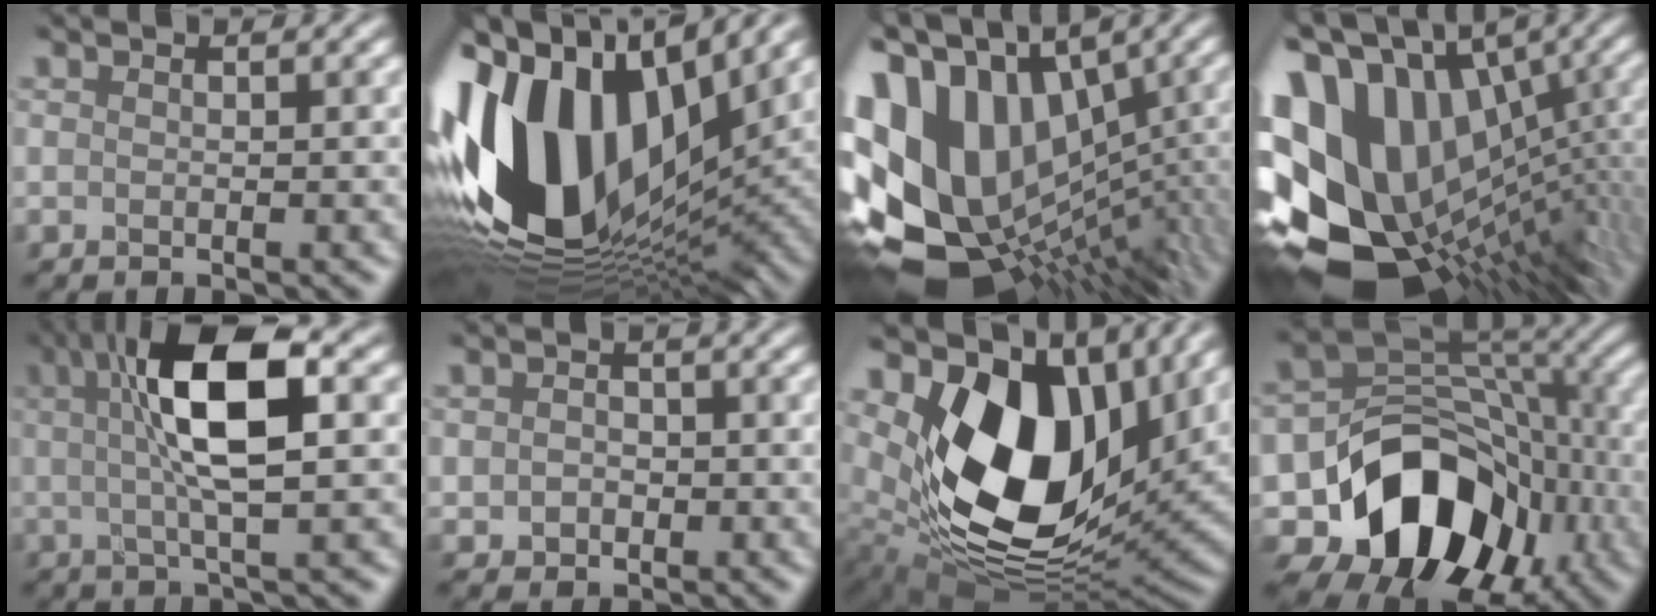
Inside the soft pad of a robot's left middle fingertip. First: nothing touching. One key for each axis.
{"total": 17.8, "fx": 1.5, "fy": 11.1, "fz": 13.8, "tx": -0.314, "ty": -0.002, "tz": 0.029}
{"total": 16.5, "fx": -0.4, "fy": 11.3, "fz": 12.1, "tx": -0.230, "ty": 0.006, "tz": 0.022}
{"total": 16.4, "fx": 1.3, "fy": 11.3, "fz": 11.9, "tx": -0.240, "ty": 0.004, "tz": 0.040}
{"total": 7.4, "fx": 2.2, "fy": 1.6, "fz": 6.9, "tx": -0.120, "ty": 0.010, "tz": 0.037}
{"total": 1.0, "fx": 0.2, "fy": 1.0, "fz": -0.1, "tx": -0.008, "ty": -0.003, "tz": 0.005}
{"total": 12.4, "fx": 4.3, "fy": 8.1, "fz": 8.4, "tx": -0.156, "ty": -0.020, "tz": 0.085}
{"total": 11.8, "fx": -4.4, "fy": 9.1, "fz": 6.0, "tx": -0.102, "ty": -0.004, "tz": -0.072}